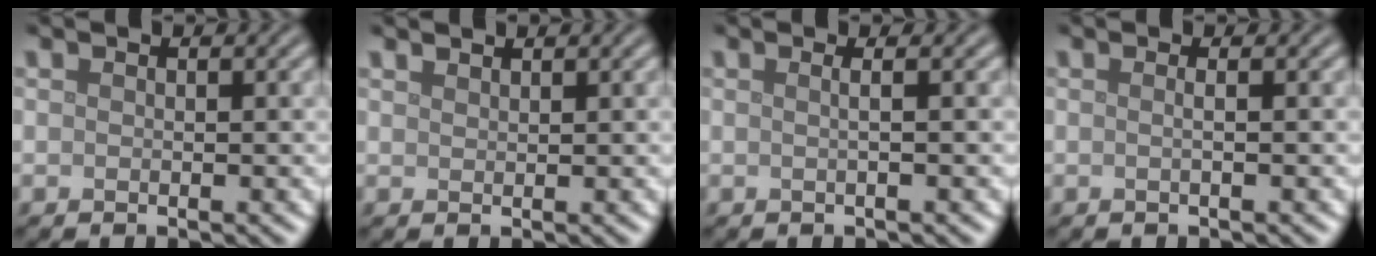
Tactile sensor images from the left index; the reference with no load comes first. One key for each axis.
{"total": 0.8, "fx": 0.8, "fy": 0.1, "fz": 0.1, "tx": -0.001, "ty": -0.001, "tz": 0.014}
{"total": 2.2, "fx": 0.5, "fy": 1.0, "fz": 1.9, "tx": -0.010, "ty": 0.002, "tz": -0.023}
{"total": 1.6, "fx": 0.3, "fy": 0.8, "fz": 1.4, "tx": -0.007, "ty": -0.004, "tz": -0.019}